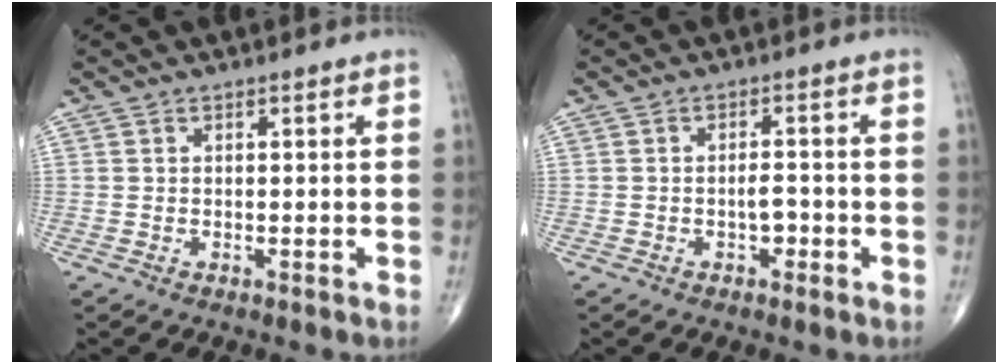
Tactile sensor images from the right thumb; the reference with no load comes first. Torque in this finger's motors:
{"motor_torque": [2.68, 2.34, 0.92, -1.08, 0.53]}